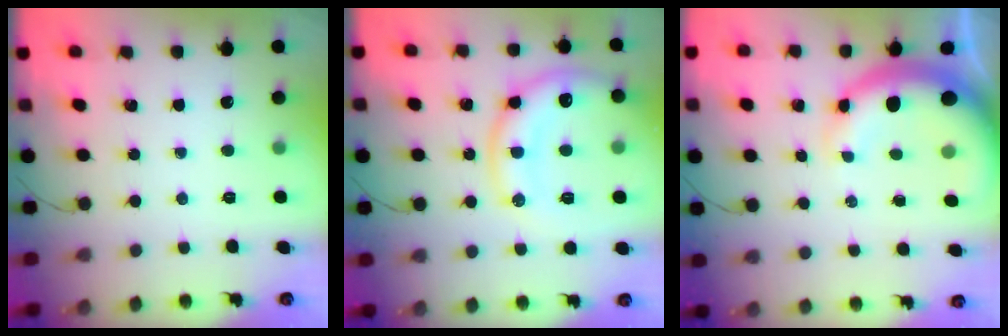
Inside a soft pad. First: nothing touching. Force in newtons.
{"total": 16.9, "press": 16.8, "slide": 1.9}
{"total": 8.7, "press": 8.4, "slide": 2.2}